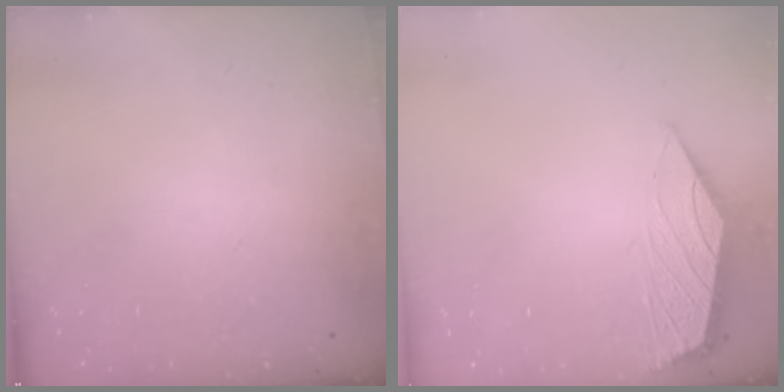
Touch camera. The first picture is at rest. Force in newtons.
{"total": 1.5, "press": 1.4, "slide": 0.4}